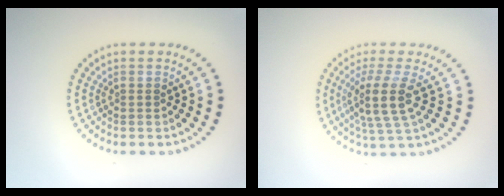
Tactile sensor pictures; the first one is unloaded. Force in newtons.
{"total": 4.1, "press": 3.2, "slide": 2.5}